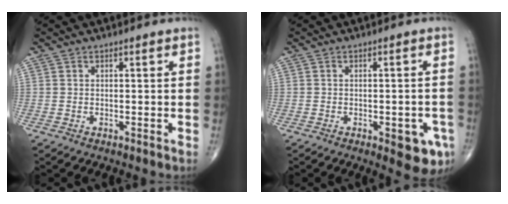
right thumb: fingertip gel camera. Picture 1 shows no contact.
{"total": 6.9, "force": [-2.9, 2.8, 5.7], "torque": [-0.046, 0.004, -0.028]}